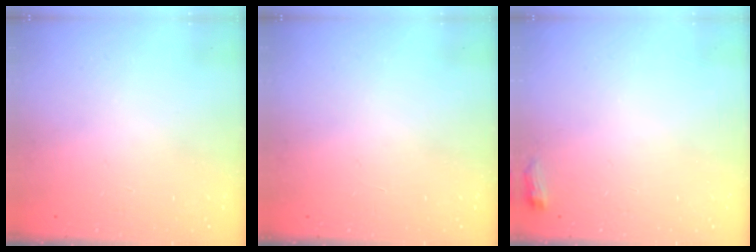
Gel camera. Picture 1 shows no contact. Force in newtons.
{"total": 0.0}
{"total": 4.7, "press": 4.6, "slide": 0.8}